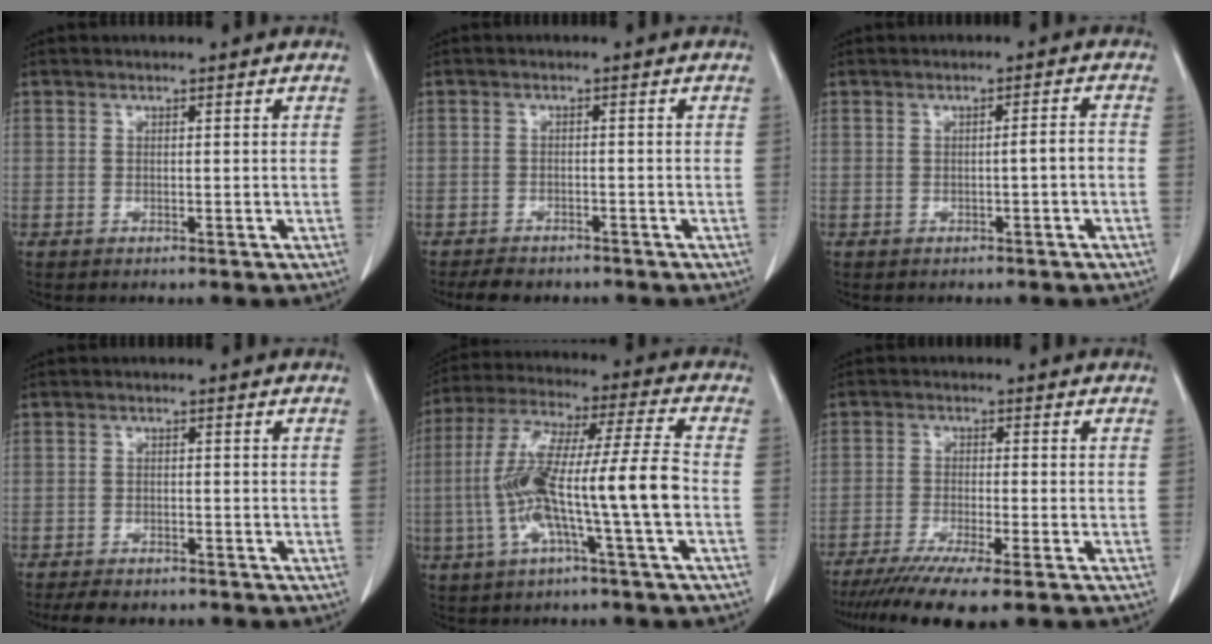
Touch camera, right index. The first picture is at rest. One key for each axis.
{"total": 4.8, "fx": -4.0, "fy": 1.9, "fz": 1.6, "tx": -0.024, "ty": -0.004, "tz": -0.053}
{"total": 1.9, "fx": -0.6, "fy": 0.0, "fz": 1.8, "tx": -0.026, "ty": 0.002, "tz": -0.010}
{"total": 5.0, "fx": -4.2, "fy": 1.8, "fz": 2.0, "tx": -0.027, "ty": -0.006, "tz": -0.056}
{"total": 14.9, "fx": -3.2, "fy": -0.2, "fz": 14.5, "tx": -0.282, "ty": 0.018, "tz": -0.064}
{"total": 10.0, "fx": -7.5, "fy": 0.1, "fz": 6.6, "tx": -0.105, "ty": -0.023, "tz": -0.119}